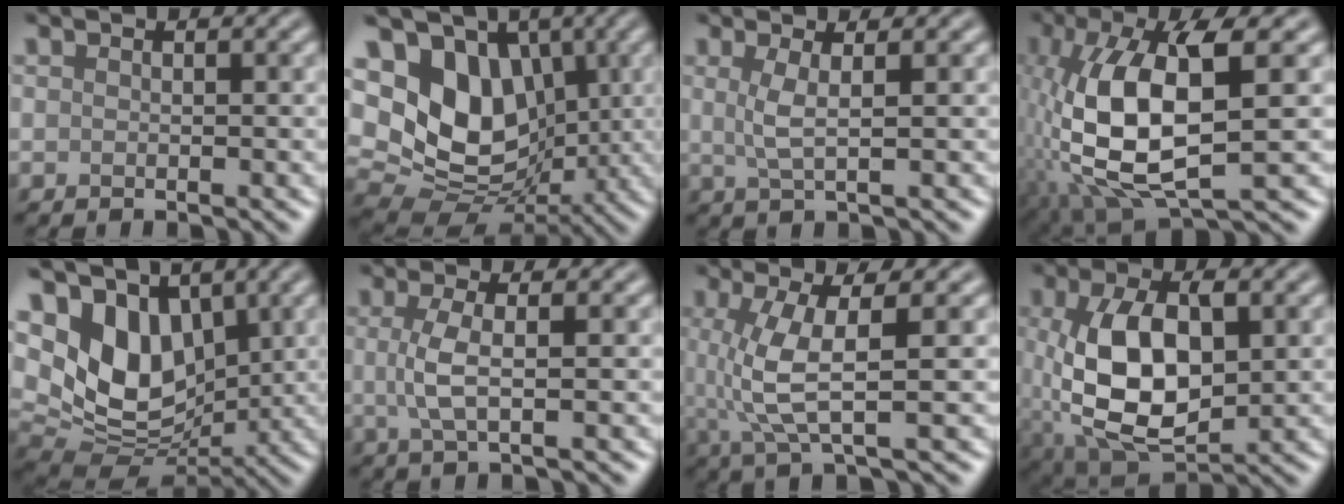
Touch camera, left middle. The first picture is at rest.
{"total": 12.7, "force": [2.3, 9.6, 7.9], "torque": [-0.152, 0.006, 0.040]}
{"total": 2.4, "force": [0.6, 0.6, 2.3], "torque": [-0.046, -0.002, 0.010]}
{"total": 11.4, "force": [-0.6, 4.2, 10.6], "torque": [-0.224, 0.005, -0.013]}
{"total": 9.9, "force": [3.2, 6.9, 6.4], "torque": [-0.134, -0.008, 0.049]}
{"total": 3.1, "force": [0.2, 0.9, 3.0], "torque": [-0.065, 0.000, 0.002]}
{"total": 5.4, "force": [0.5, 1.3, 5.2], "torque": [-0.112, 0.003, 0.012]}
{"total": 10.4, "force": [0.2, 5.8, 8.6], "torque": [-0.182, -0.010, 0.013]}